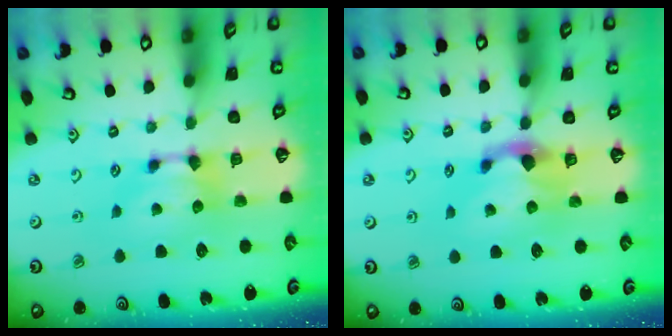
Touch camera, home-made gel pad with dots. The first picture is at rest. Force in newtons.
{"total": 1.7, "press": 1.0, "slide": 1.4}